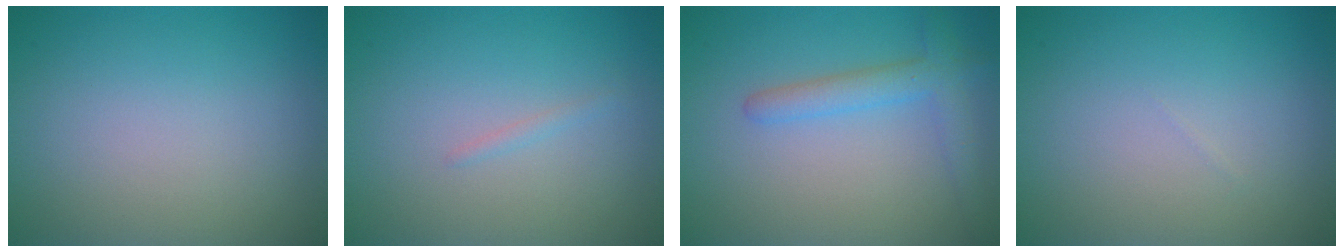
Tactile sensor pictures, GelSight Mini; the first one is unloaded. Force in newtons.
{"total": 0.6, "press": 0.6, "slide": 0.1}
{"total": 2.9, "press": 2.9, "slide": 0.1}
{"total": 0.0}